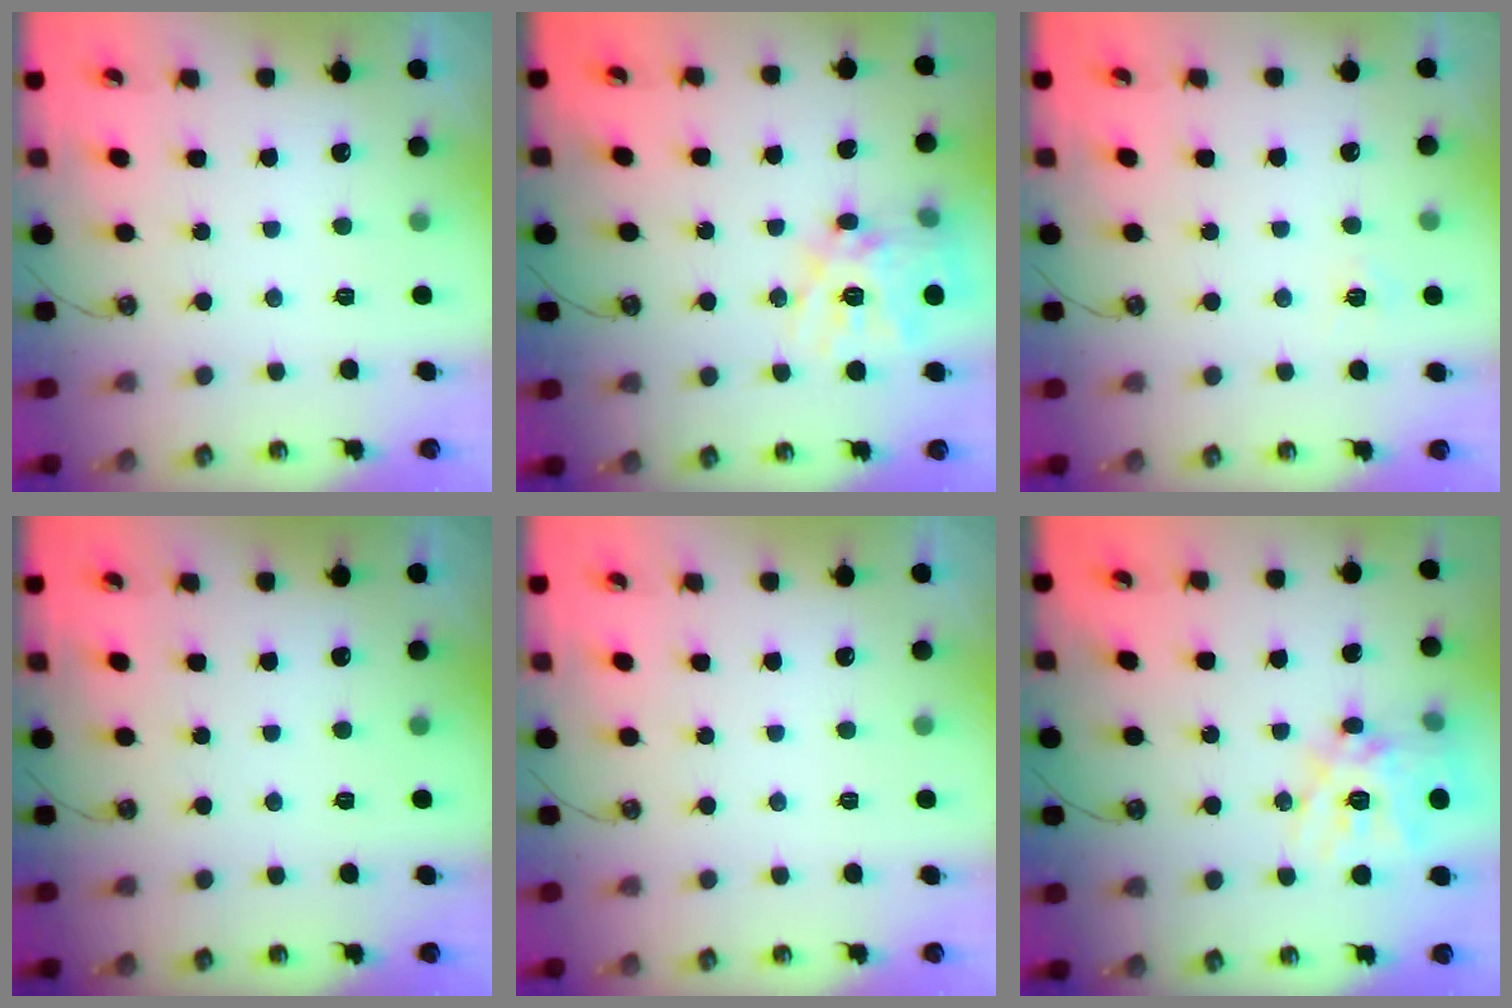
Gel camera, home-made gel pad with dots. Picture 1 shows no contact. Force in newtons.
{"total": 16.2, "press": 16.2, "slide": 1.3}
{"total": 5.1, "press": 5.1, "slide": 0.4}
{"total": 0.0}
{"total": 0.0}
{"total": 17.9, "press": 17.7, "slide": 2.2}